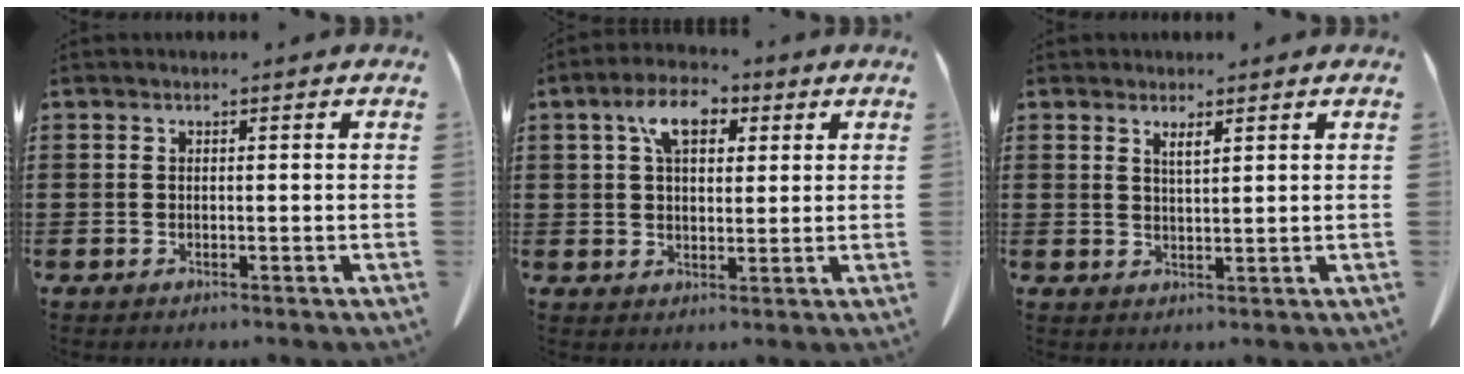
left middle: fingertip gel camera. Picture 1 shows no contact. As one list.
[{"total": 6.8, "force": [3.1, 3.6, 4.8], "torque": [-0.092, 0.010, 0.051]}, {"total": 2.0, "force": [1.5, 0.3, 1.2], "torque": [-0.026, 0.000, 0.028]}]